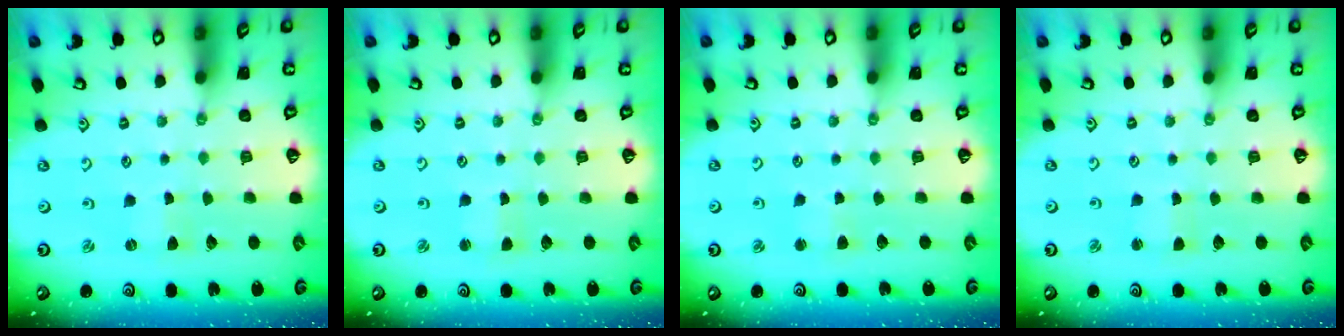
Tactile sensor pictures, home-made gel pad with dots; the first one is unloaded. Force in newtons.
{"total": 1.6, "press": 1.6, "slide": 0.3}
{"total": 2.0, "press": 1.9, "slide": 0.6}
{"total": 1.3, "press": 1.3, "slide": 0.1}